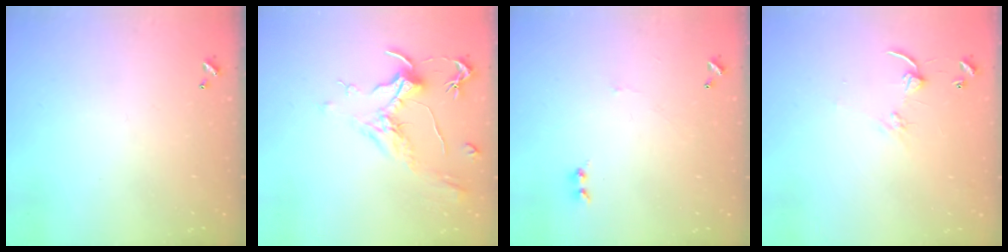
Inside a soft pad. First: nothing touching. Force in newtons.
{"total": 2.1, "press": 2.0, "slide": 0.8}
{"total": 1.5, "press": 1.4, "slide": 0.6}
{"total": 4.6, "press": 4.6, "slide": 0.4}